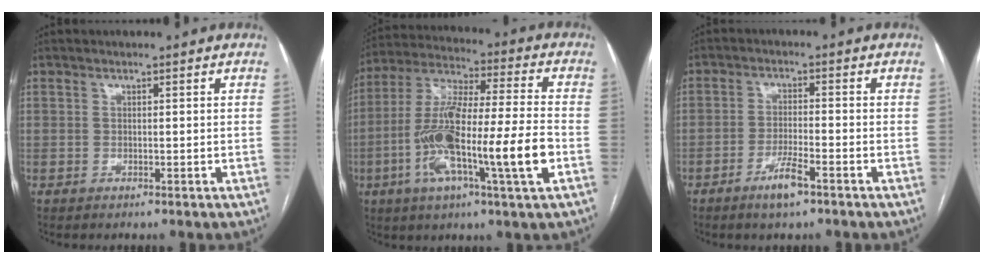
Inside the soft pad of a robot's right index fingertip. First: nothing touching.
{"total": 18.7, "force": [-5.1, 1.3, 18.0], "torque": [-0.334, -0.004, -0.091]}
{"total": 4.7, "force": [-3.0, 0.5, 3.6], "torque": [-0.069, -0.004, -0.055]}